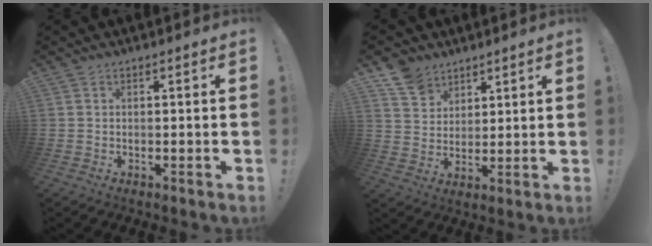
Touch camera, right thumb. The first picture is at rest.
{"total": 8.8, "force": [6.4, 5.8, 1.8], "torque": [-0.028, -0.041, 0.126]}